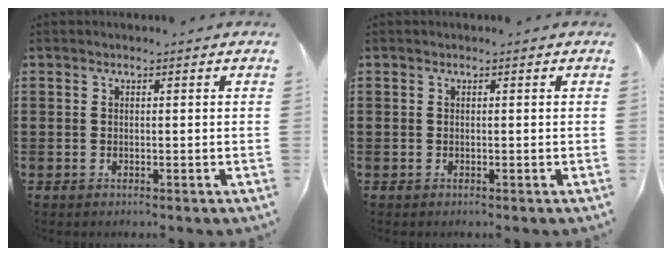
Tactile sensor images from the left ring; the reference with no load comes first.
{"total": 0.0}